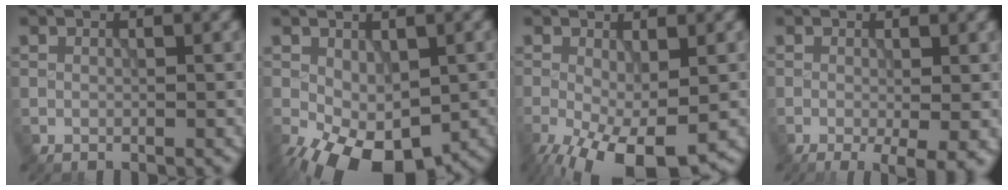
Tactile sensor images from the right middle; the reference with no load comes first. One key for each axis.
{"total": 9.0, "fx": -3.7, "fy": 4.9, "fz": 6.6, "tx": -0.136, "ty": -0.032, "tz": -0.047}
{"total": 9.1, "fx": -4.3, "fy": 3.7, "fz": 7.2, "tx": -0.150, "ty": -0.031, "tz": -0.058}
{"total": 3.7, "fx": -1.2, "fy": 0.7, "fz": 3.5, "tx": -0.055, "ty": -0.012, "tz": -0.015}